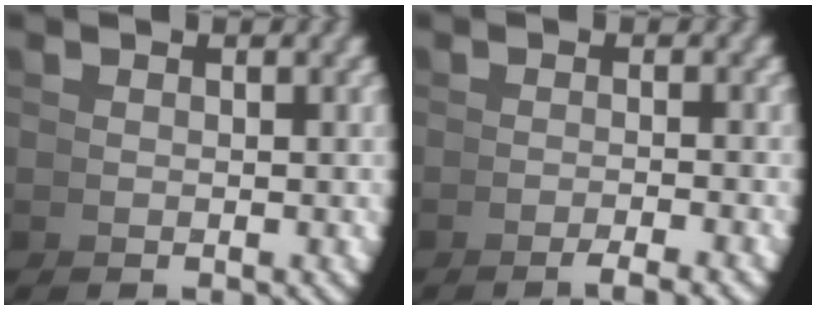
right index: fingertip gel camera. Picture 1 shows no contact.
{"total": 2.5, "force": [-2.2, -0.3, 1.2], "torque": [-0.002, 0.015, -0.044]}